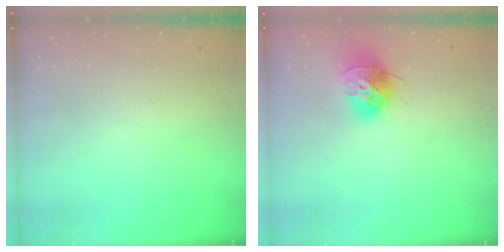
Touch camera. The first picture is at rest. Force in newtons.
{"total": 13.1, "press": 13.1, "slide": 0.7}